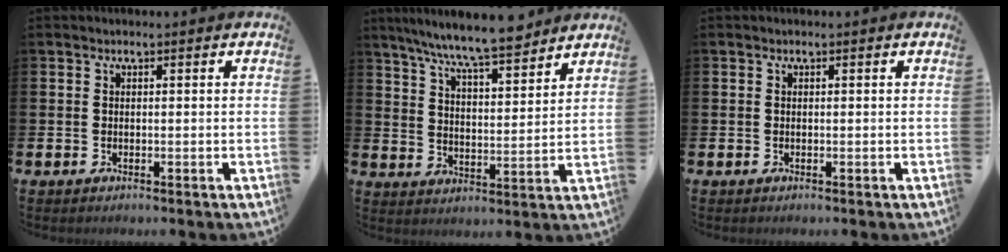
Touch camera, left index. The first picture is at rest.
{"total": 8.8, "force": [8.1, 0.6, 3.1], "torque": [-0.086, -0.045, 0.147]}
{"total": 0.0}